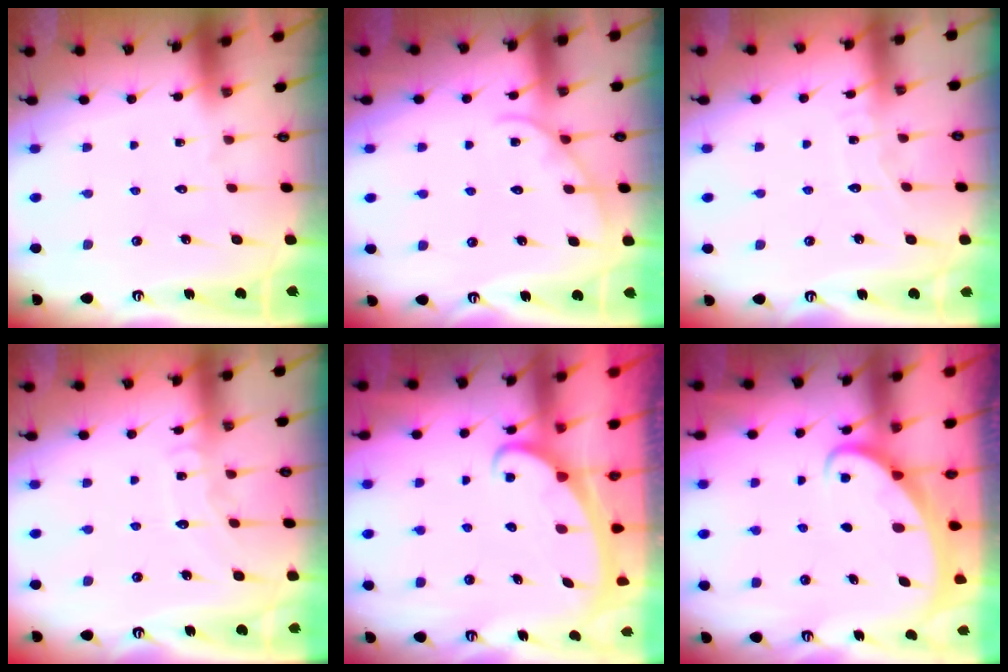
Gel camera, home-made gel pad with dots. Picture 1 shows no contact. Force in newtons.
{"total": 3.5, "press": 3.5, "slide": 0.3}
{"total": 5.0, "press": 5.0, "slide": 0.5}
{"total": 6.6, "press": 6.6, "slide": 0.7}
{"total": 2.4, "press": 2.4, "slide": 0.3}
{"total": 2.0, "press": 2.0, "slide": 0.2}